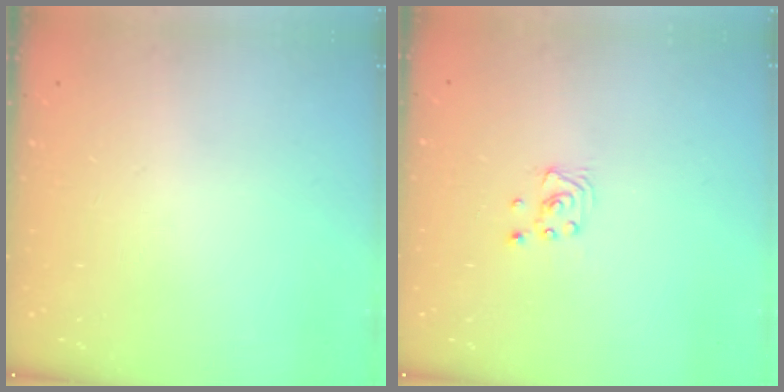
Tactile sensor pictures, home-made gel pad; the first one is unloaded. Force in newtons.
{"total": 2.3, "press": 2.3, "slide": 0.2}